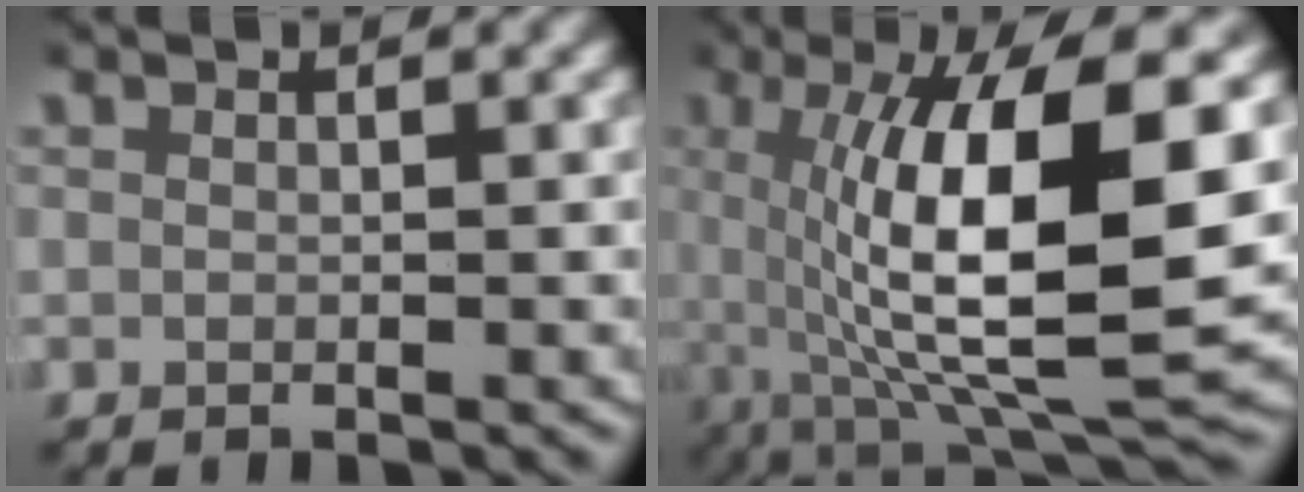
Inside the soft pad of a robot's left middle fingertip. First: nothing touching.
{"total": 15.3, "force": [0.7, 4.9, 14.4], "torque": [-0.228, -0.003, 0.018]}